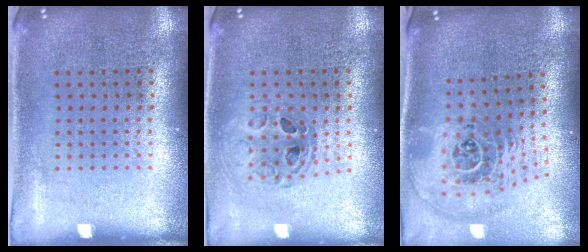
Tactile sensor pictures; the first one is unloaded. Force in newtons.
{"total": 0.7, "press": 0.7, "slide": 0.2}
{"total": 2.7, "press": 1.8, "slide": 1.9}